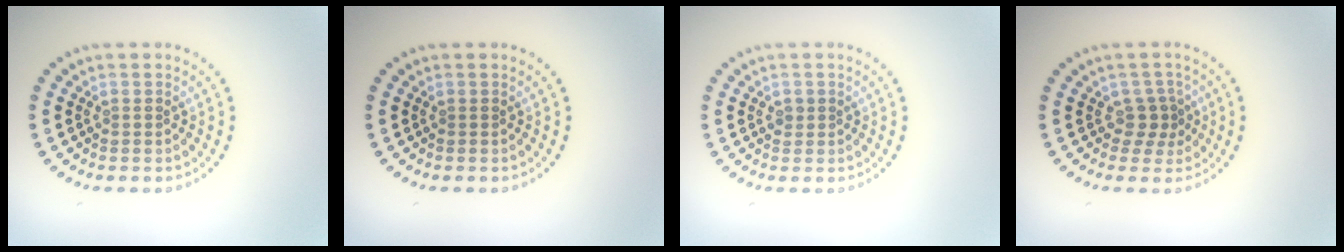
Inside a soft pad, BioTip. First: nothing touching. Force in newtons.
{"total": 0.0}
{"total": 0.8, "press": 0.8, "slide": 0.1}
{"total": 1.6, "press": 1.2, "slide": 1.1}